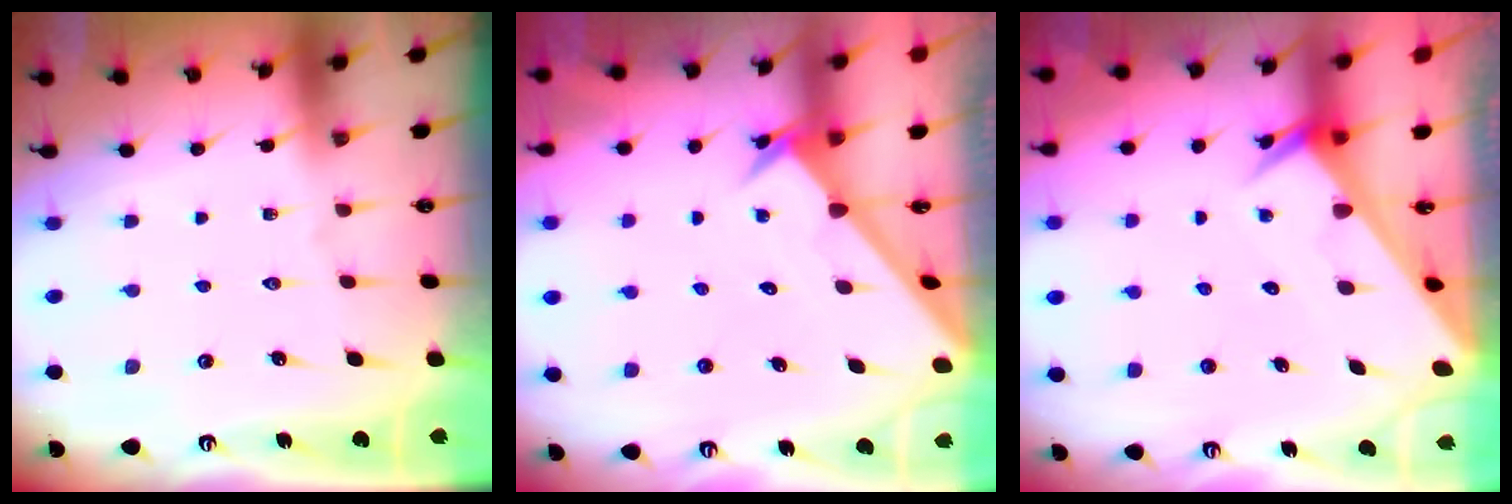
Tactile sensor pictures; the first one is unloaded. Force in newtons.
{"total": 2.6, "press": 2.6, "slide": 0.2}
{"total": 3.5, "press": 3.5, "slide": 0.2}